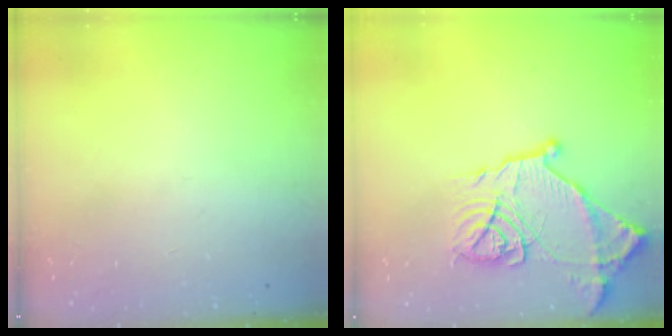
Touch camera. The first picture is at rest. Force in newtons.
{"total": 18.2, "press": 18.2, "slide": 1.4}